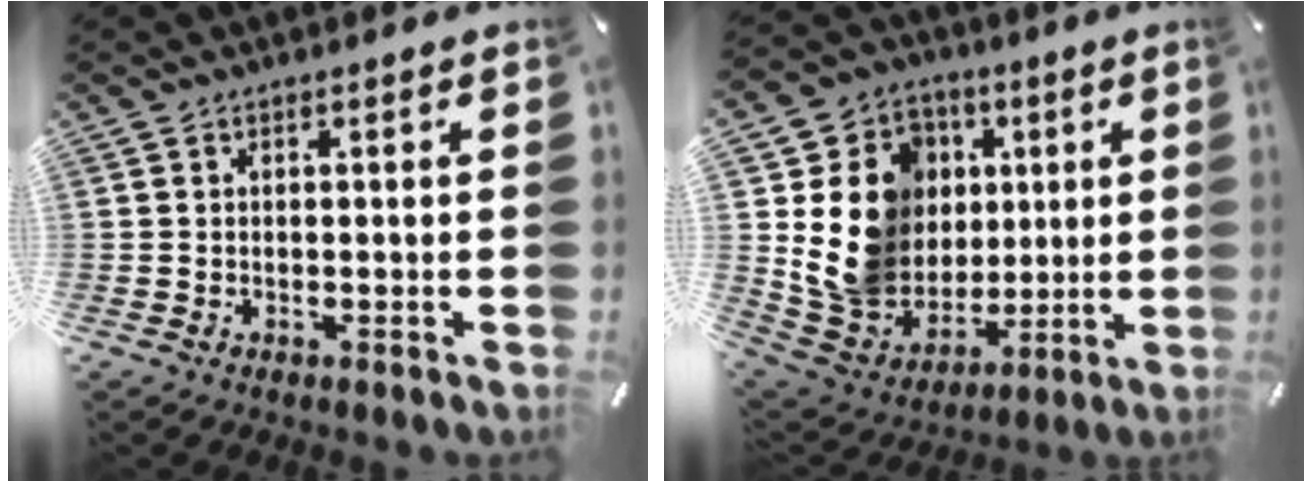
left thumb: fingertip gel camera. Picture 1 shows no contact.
{"total": 18.8, "force": [3.0, 16.5, 8.5], "torque": [-0.163, -0.009, 0.073]}